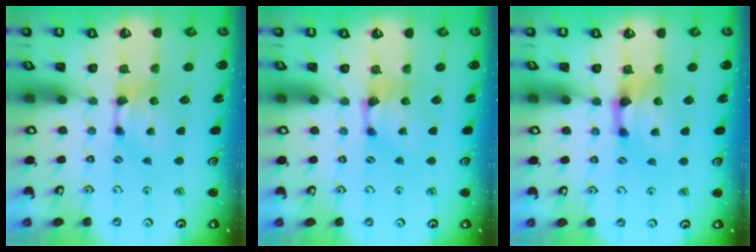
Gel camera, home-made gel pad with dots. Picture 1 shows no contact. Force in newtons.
{"total": 1.0, "press": 0.3, "slide": 0.9}
{"total": 1.5, "press": 0.8, "slide": 1.3}